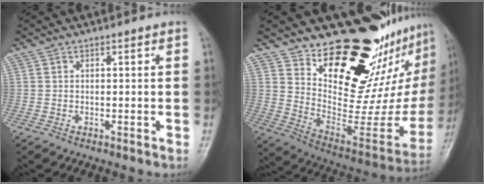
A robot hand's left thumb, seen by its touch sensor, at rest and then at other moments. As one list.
[{"total": 26.9, "force": [18.8, 11.5, 15.5], "torque": [-0.181, -0.128, 0.288]}]